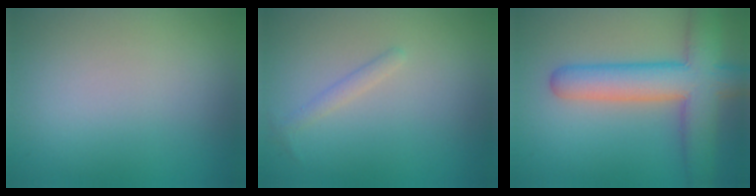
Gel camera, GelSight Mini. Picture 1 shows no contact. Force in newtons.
{"total": 1.1, "press": 1.1, "slide": 0.1}
{"total": 8.0, "press": 8.0, "slide": 0.6}